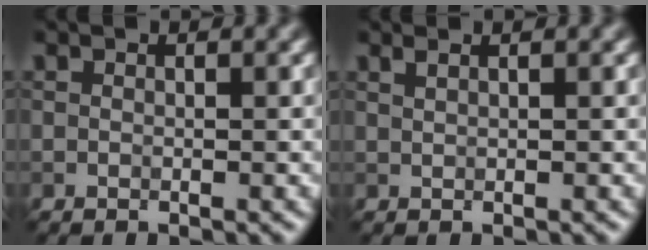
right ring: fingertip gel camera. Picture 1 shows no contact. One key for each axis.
{"total": 1.2, "fx": 0.9, "fy": 0.5, "fz": 0.7, "tx": -0.007, "ty": -0.001, "tz": 0.007}